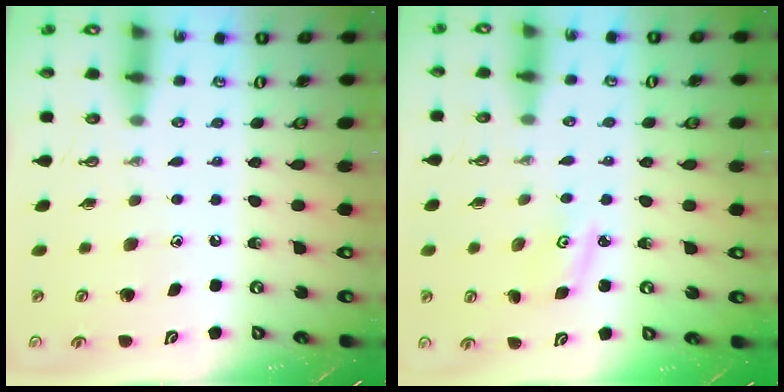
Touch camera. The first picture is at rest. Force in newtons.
{"total": 3.2, "press": 3.2, "slide": 0.4}